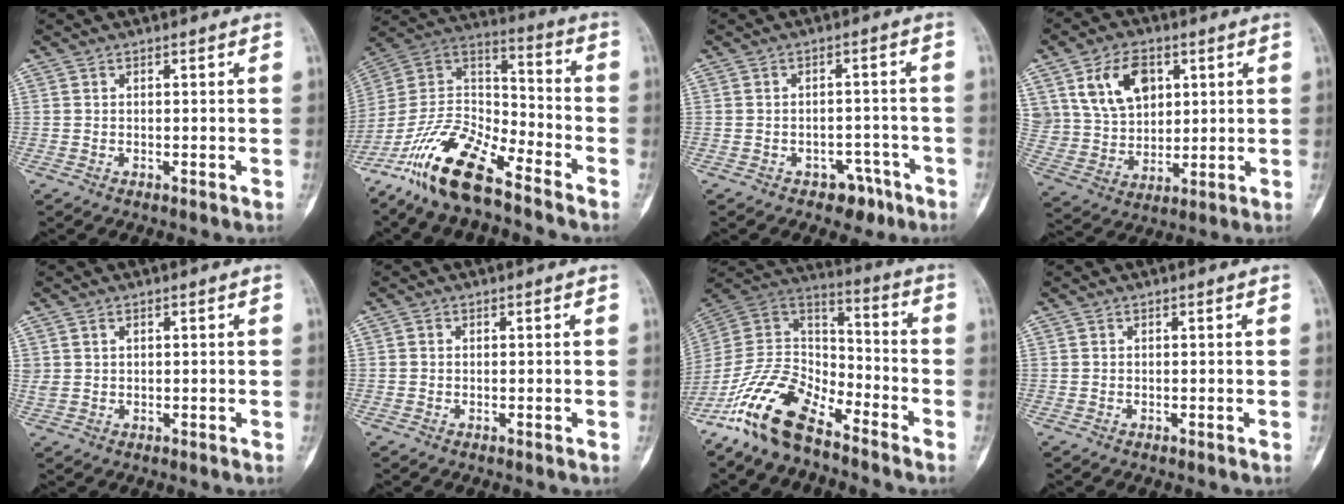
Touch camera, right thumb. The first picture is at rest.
{"total": 17.7, "force": [-12.5, 5.8, 11.1], "torque": [-0.200, 0.079, -0.236]}
{"total": 4.7, "force": [-3.1, 3.1, 1.8], "torque": [0.001, 0.030, -0.037]}
{"total": 12.7, "force": [5.2, 8.9, 7.5], "torque": [-0.104, -0.017, 0.106]}
{"total": 2.1, "force": [1.0, 1.4, 1.2], "torque": [-0.025, 0.002, 0.026]}
{"total": 0.0}
{"total": 16.1, "force": [-11.4, 6.8, 9.1], "torque": [-0.158, 0.078, -0.223]}
{"total": 0.0}